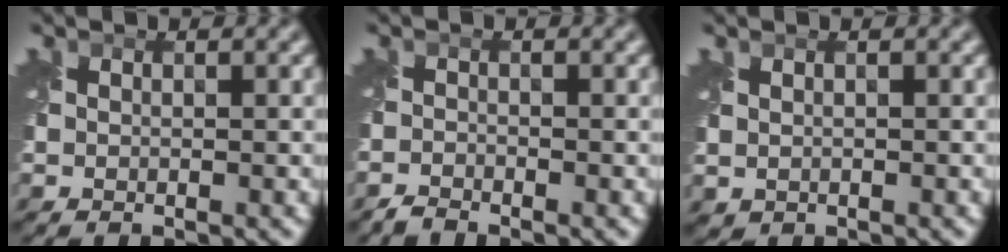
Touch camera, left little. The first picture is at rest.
{"total": 1.1, "force": [-1.1, 0.1, 0.1], "torque": [0.000, -0.004, -0.030]}
{"total": 0.7, "force": [0.2, 0.6, 0.3], "torque": [-0.010, -0.004, 0.010]}